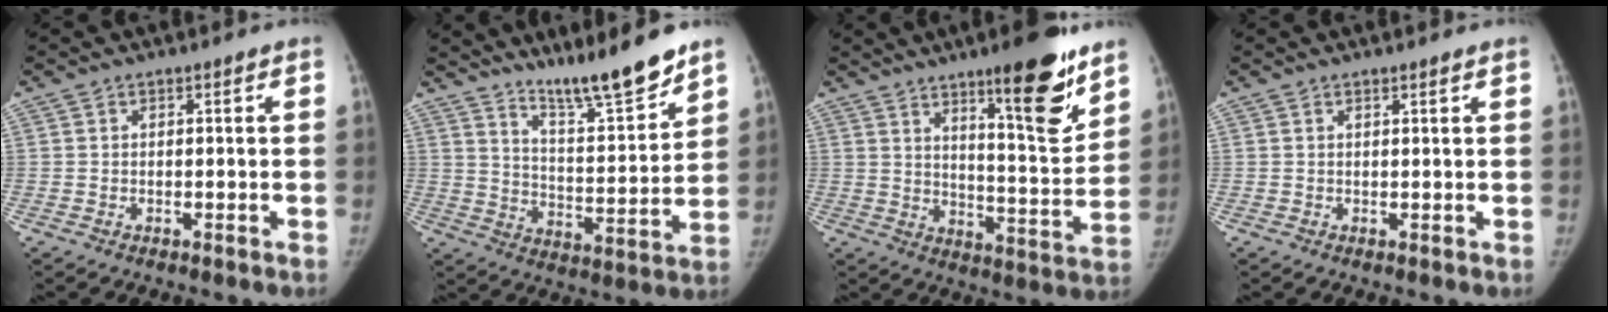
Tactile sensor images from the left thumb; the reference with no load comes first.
{"total": 13.7, "force": [11.2, 1.1, 7.8], "torque": [-0.106, -0.083, 0.193]}
{"total": 16.3, "force": [10.5, 3.3, 12.0], "torque": [-0.144, -0.079, 0.163]}
{"total": 1.0, "force": [0.9, -0.1, 0.5], "torque": [-0.009, -0.005, 0.016]}